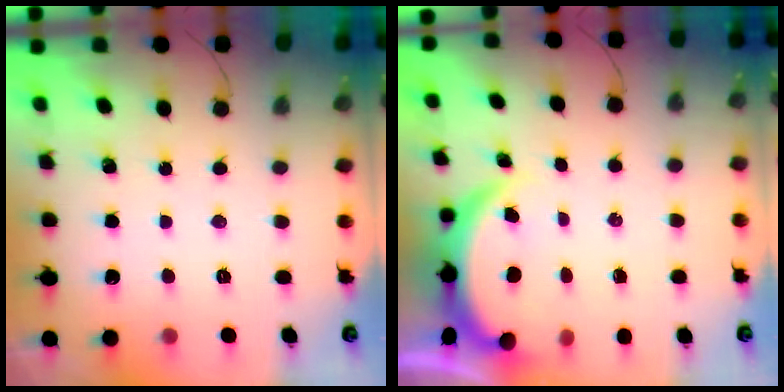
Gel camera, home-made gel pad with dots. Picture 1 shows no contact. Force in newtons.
{"total": 3.8, "press": 3.8, "slide": 0.1}